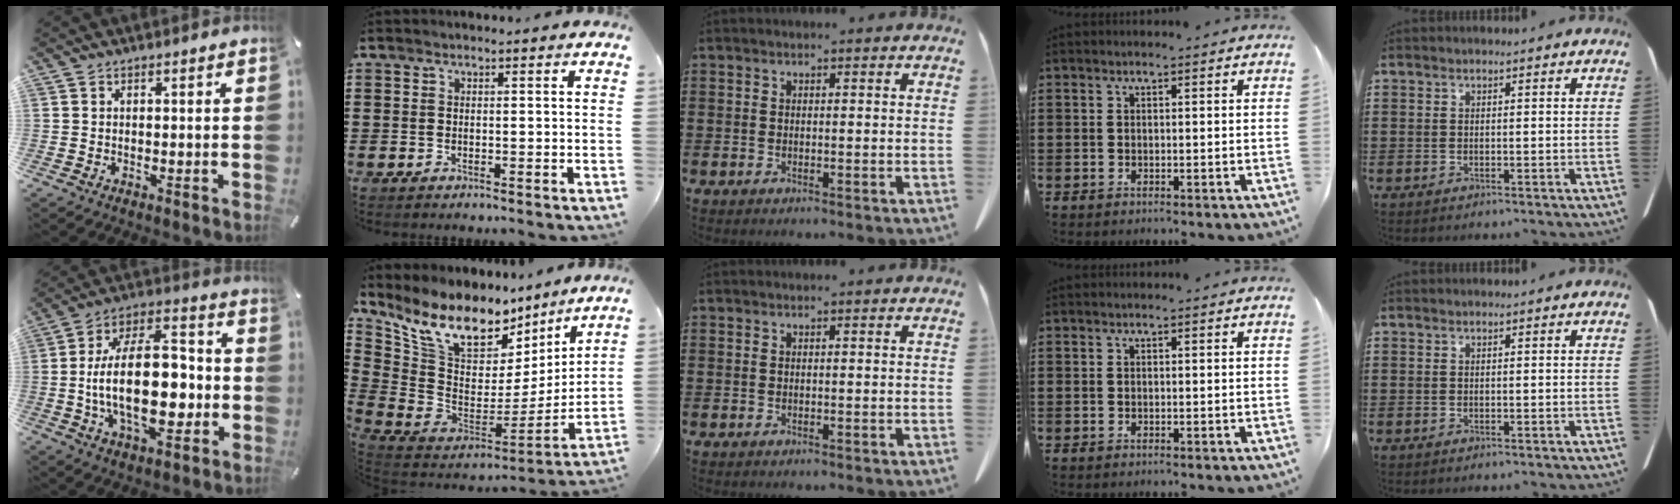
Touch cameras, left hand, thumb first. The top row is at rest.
{"thumb": {"total": 22.0, "force": [-2.9, 12.3, 18.0], "torque": [-0.325, -0.001, -0.052]}, "index": {"total": 12.7, "force": [9.7, 5.5, 6.2], "torque": [-0.162, -0.067, 0.172]}}